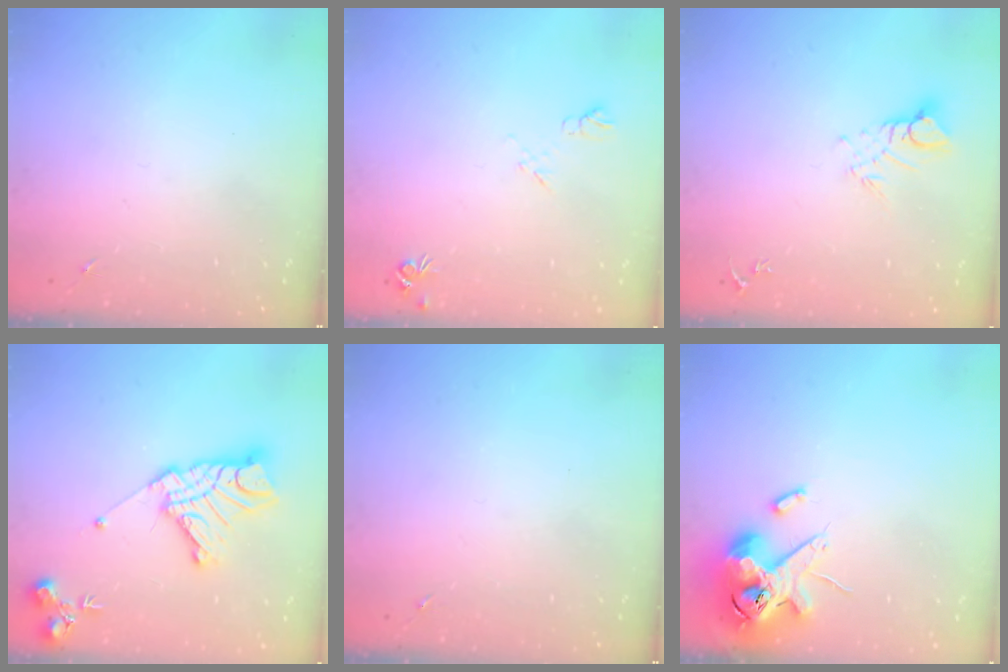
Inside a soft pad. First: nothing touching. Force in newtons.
{"total": 5.3, "press": 5.2, "slide": 0.9}
{"total": 6.2, "press": 6.2, "slide": 0.5}
{"total": 18.2, "press": 18.1, "slide": 1.5}
{"total": 0.0}
{"total": 14.5, "press": 14.3, "slide": 2.4}